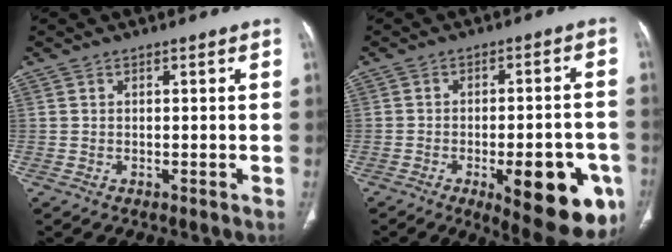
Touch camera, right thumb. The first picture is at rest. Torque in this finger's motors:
{"motor_torque": [2.38, 2.62, 1.69, -0.77, 0.24]}